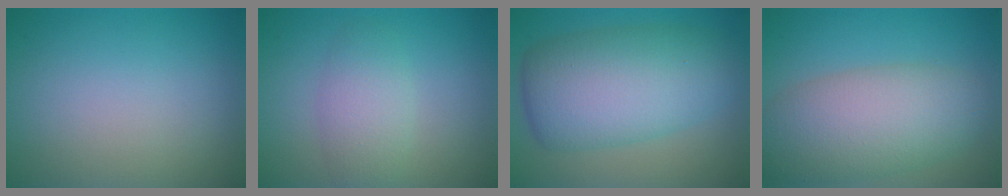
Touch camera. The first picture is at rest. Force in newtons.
{"total": 3.2, "press": 3.2, "slide": 0.1}
{"total": 9.4, "press": 9.4, "slide": 0.2}
{"total": 7.7, "press": 7.7, "slide": 0.7}